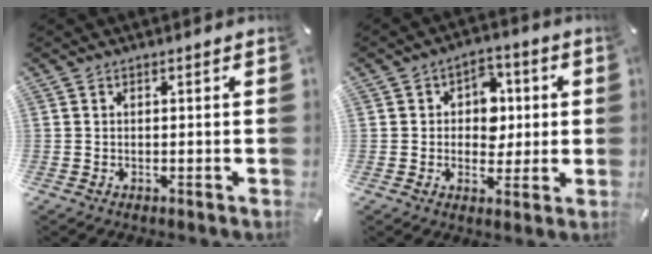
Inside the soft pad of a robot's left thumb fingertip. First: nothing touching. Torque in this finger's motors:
{"motor_torque": [0.63, 1.41, 0.40, -0.47, 0.12]}